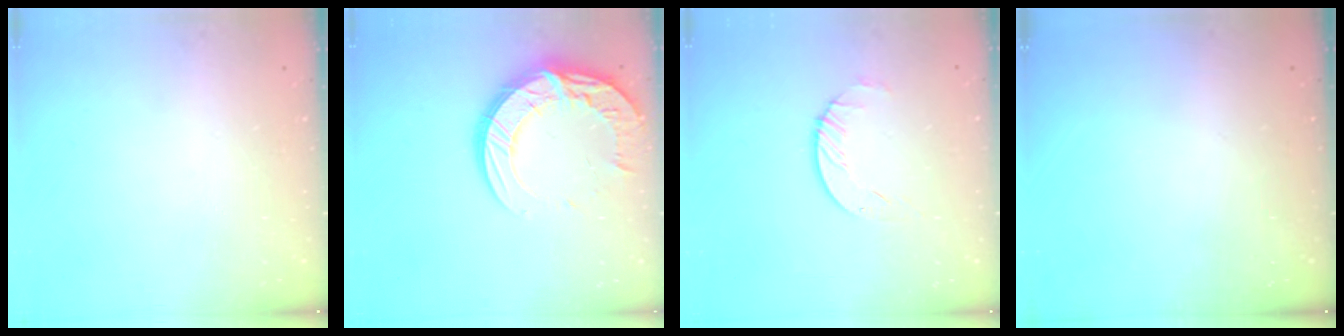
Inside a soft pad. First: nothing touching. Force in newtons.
{"total": 16.9, "press": 16.9, "slide": 1.6}
{"total": 2.5, "press": 2.5, "slide": 0.3}
{"total": 0.0}